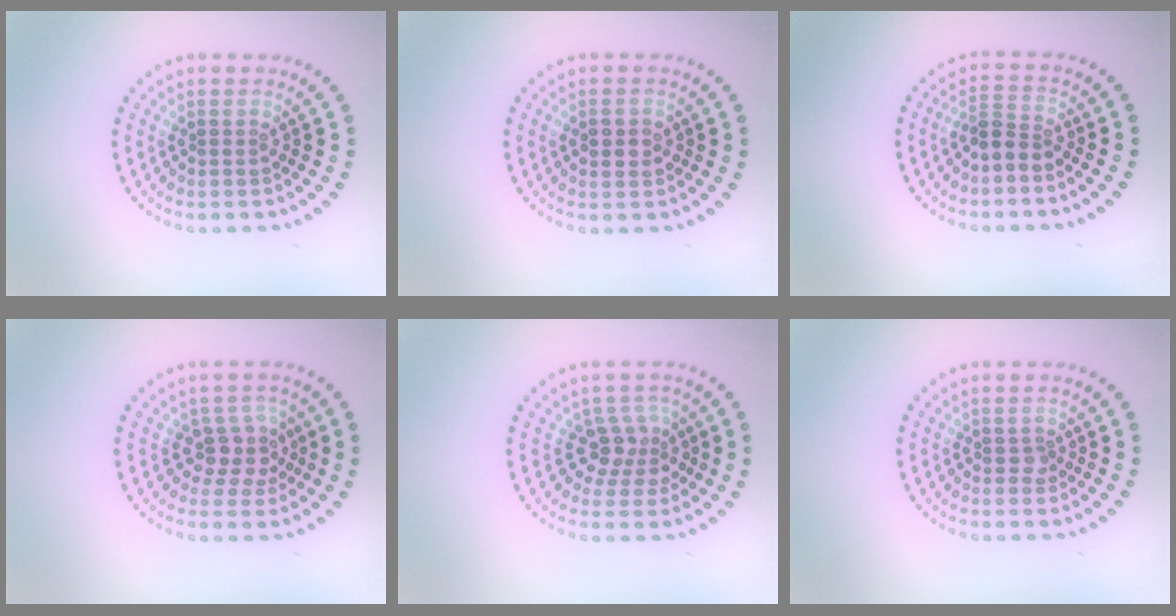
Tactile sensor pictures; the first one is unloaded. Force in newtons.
{"total": 1.6, "press": 1.6, "slide": 0.0}
{"total": 2.3, "press": 1.8, "slide": 1.5}
{"total": 2.7, "press": 2.2, "slide": 1.6}
{"total": 2.8, "press": 2.2, "slide": 1.8}
{"total": 0.7, "press": 0.5, "slide": 0.4}